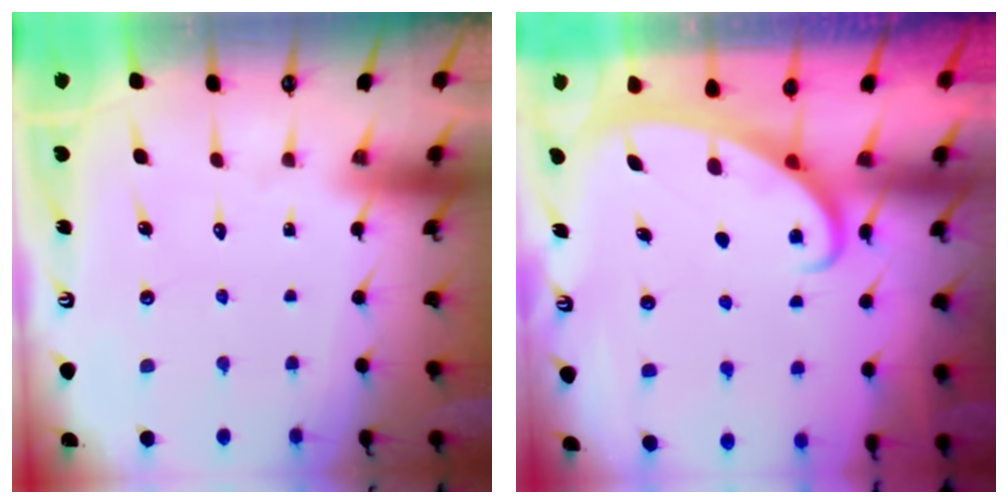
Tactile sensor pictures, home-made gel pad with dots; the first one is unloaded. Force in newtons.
{"total": 2.6, "press": 2.6, "slide": 0.4}